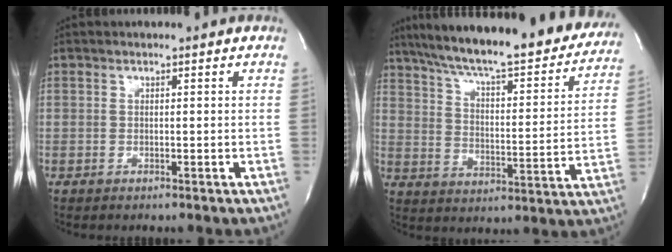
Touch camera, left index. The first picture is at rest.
{"total": 29.2, "force": [24.8, 5.4, 14.3], "torque": [-0.232, -0.035, 0.323]}